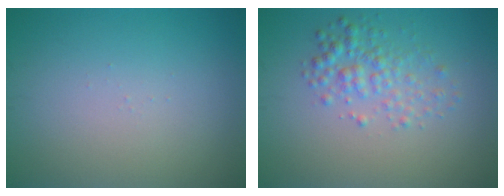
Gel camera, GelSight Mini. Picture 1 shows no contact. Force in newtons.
{"total": 2.8, "press": 2.8, "slide": 0.0}